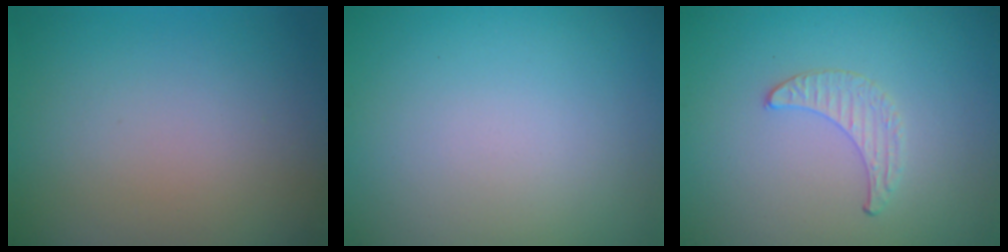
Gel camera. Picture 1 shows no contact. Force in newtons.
{"total": 0.0}
{"total": 0.8, "press": 0.8, "slide": 0.2}